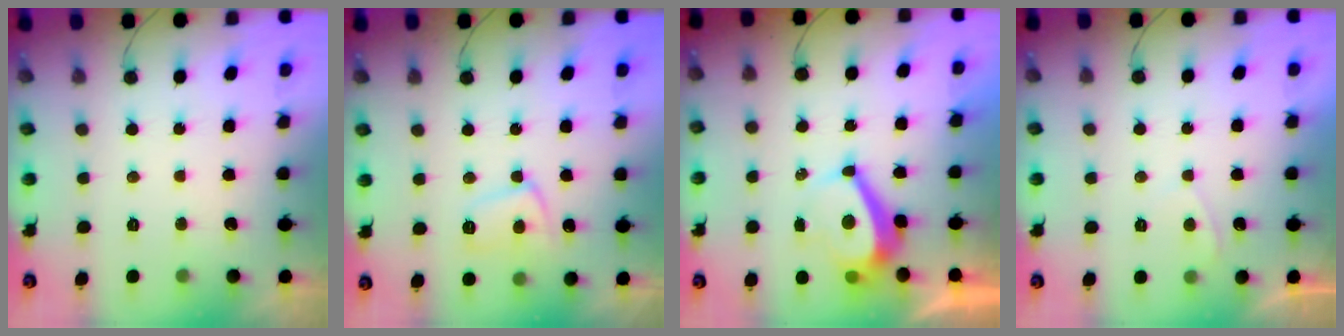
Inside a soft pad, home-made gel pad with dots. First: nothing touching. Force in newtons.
{"total": 8.2, "press": 8.2, "slide": 0.7}
{"total": 5.6, "press": 5.6, "slide": 0.6}
{"total": 0.7, "press": 0.6, "slide": 0.5}